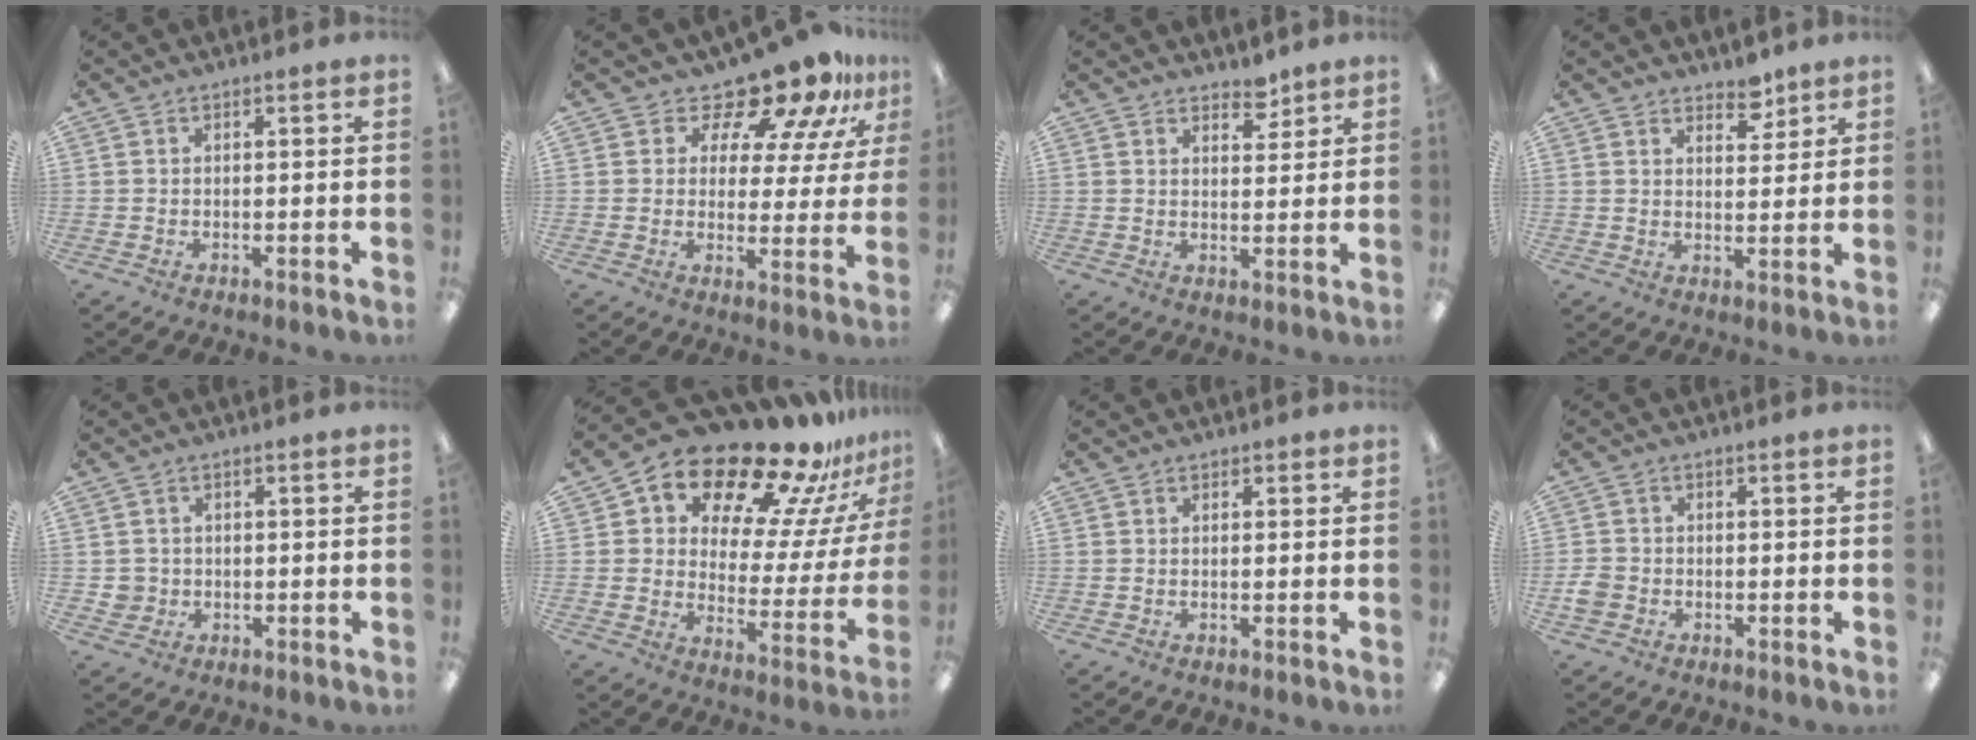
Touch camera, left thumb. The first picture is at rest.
{"total": 12.4, "force": [10.6, 4.4, 4.7], "torque": [-0.078, -0.087, 0.181]}
{"total": 4.1, "force": [3.6, 1.7, 0.8], "torque": [0.002, -0.025, 0.063]}
{"total": 4.7, "force": [4.0, 2.1, 1.0], "torque": [0.011, -0.032, 0.068]}
{"total": 3.0, "force": [-0.3, 2.9, 0.2], "torque": [-0.008, 0.005, -0.006]}
{"total": 17.8, "force": [15.1, 6.0, 7.4], "torque": [-0.121, -0.129, 0.248]}
{"total": 0.6, "force": [0.3, 0.4, 0.1], "torque": [0.007, 0.000, 0.003]}
{"total": 3.2, "force": [-1.2, 2.6, 1.4], "torque": [-0.020, 0.009, -0.021]}